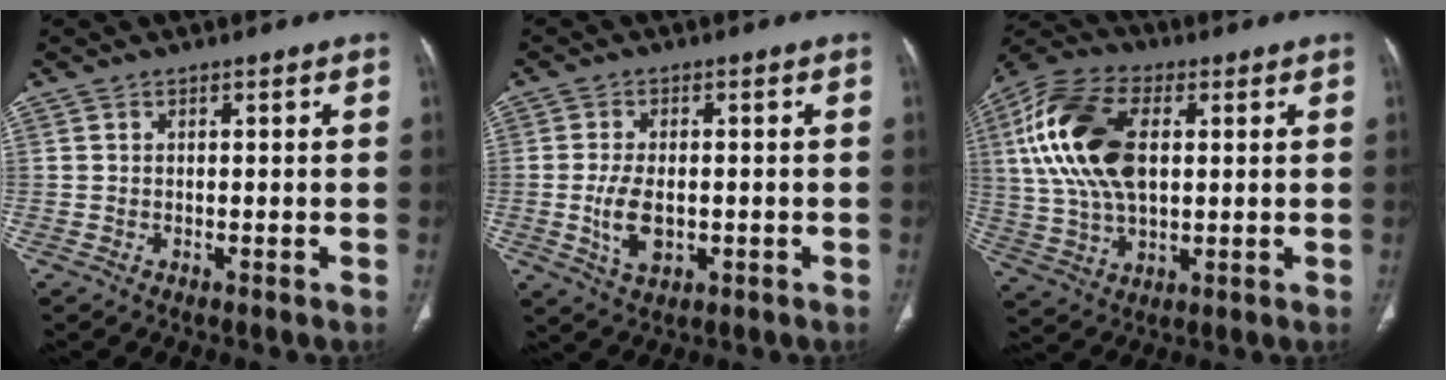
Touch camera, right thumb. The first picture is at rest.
{"total": 6.4, "force": [-1.0, 3.6, 5.2], "torque": [-0.099, -0.003, -0.011]}
{"total": 18.9, "force": [3.7, 10.8, 15.1], "torque": [-0.305, 0.008, 0.065]}